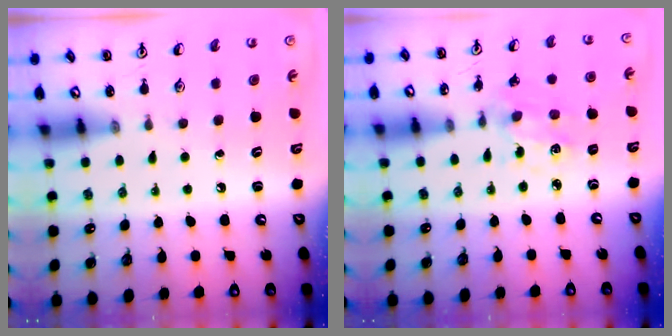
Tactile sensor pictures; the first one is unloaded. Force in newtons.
{"total": 1.3, "press": 1.3, "slide": 0.1}